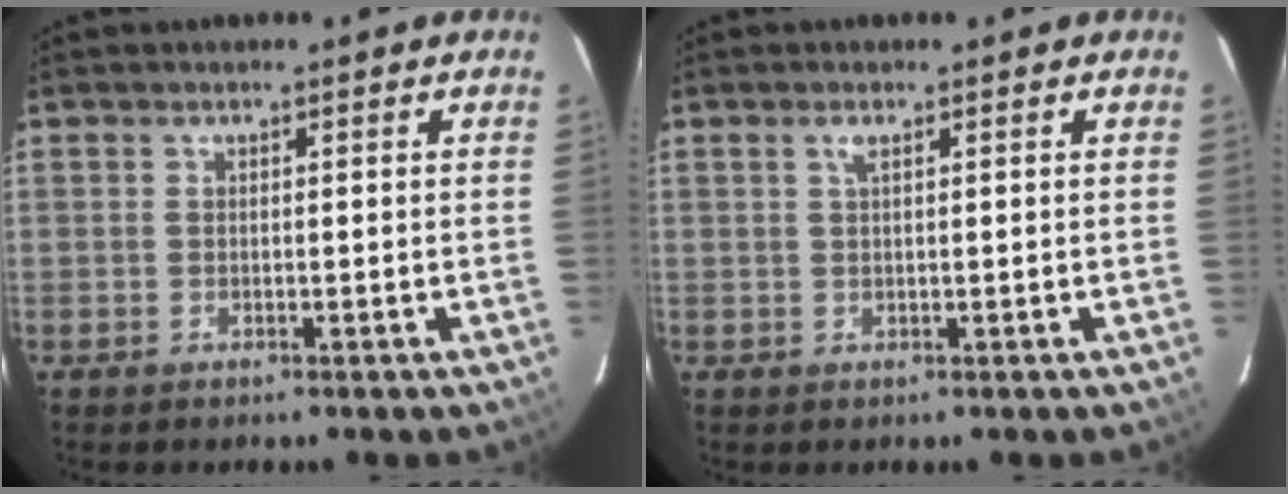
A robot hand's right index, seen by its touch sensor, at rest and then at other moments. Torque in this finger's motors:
{"motor_torque": [0.13, -0.05, 0.09, 0.03]}